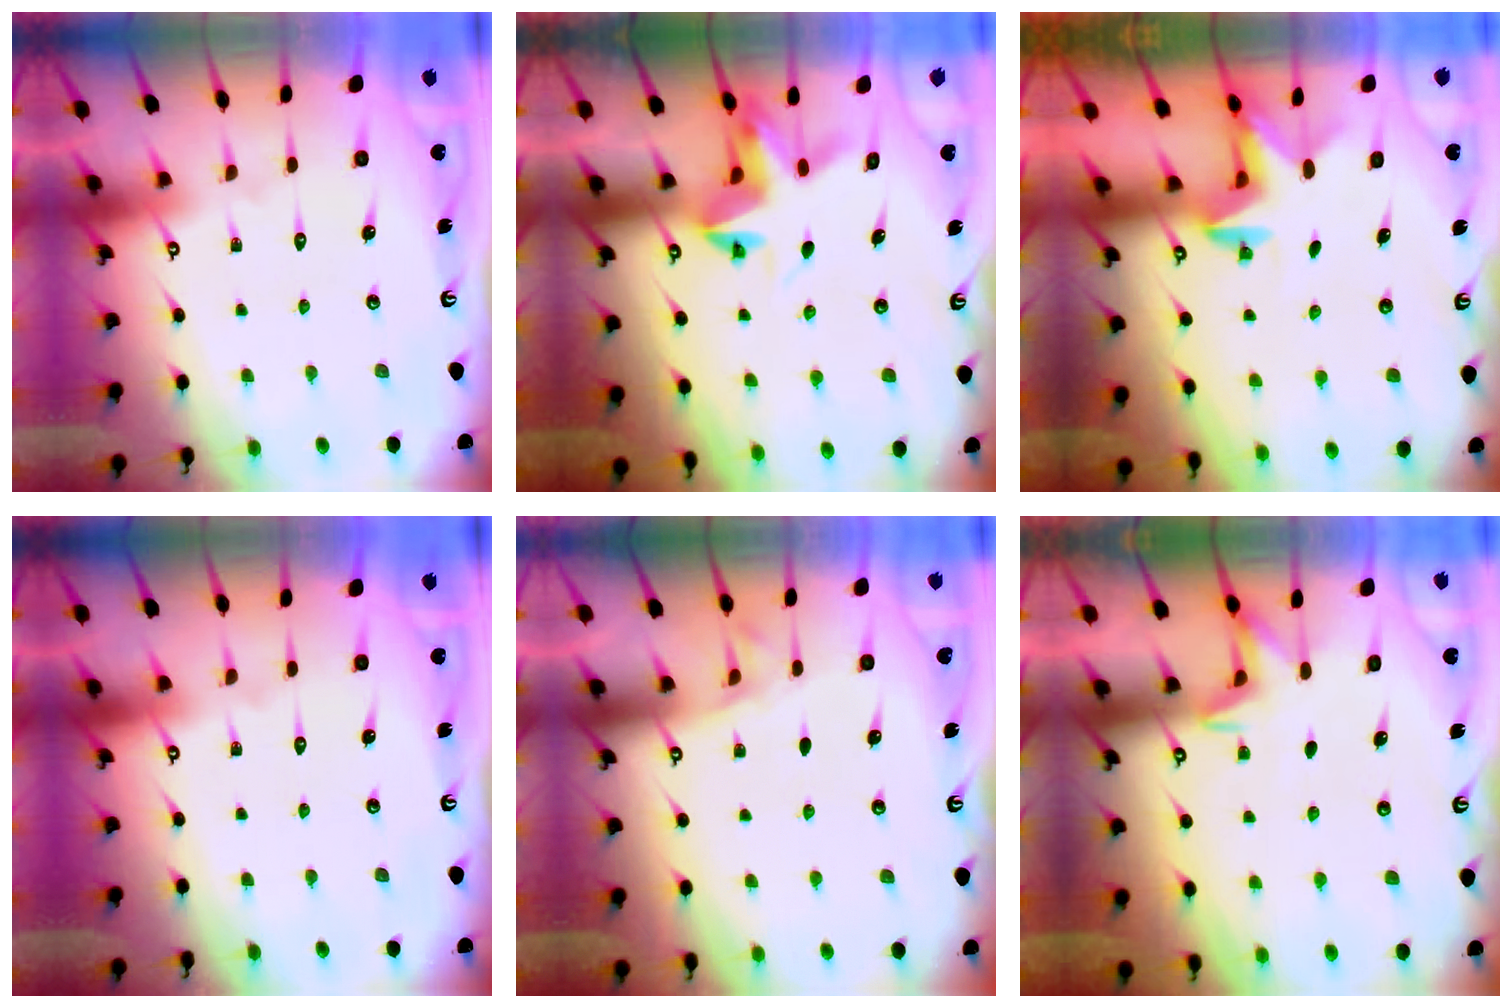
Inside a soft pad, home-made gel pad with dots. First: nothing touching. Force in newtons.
{"total": 4.7, "press": 4.7, "slide": 0.2}
{"total": 2.4, "press": 2.3, "slide": 0.4}
{"total": 0.0}
{"total": 2.9, "press": 2.9, "slide": 0.4}
{"total": 5.2, "press": 5.2, "slide": 0.8}